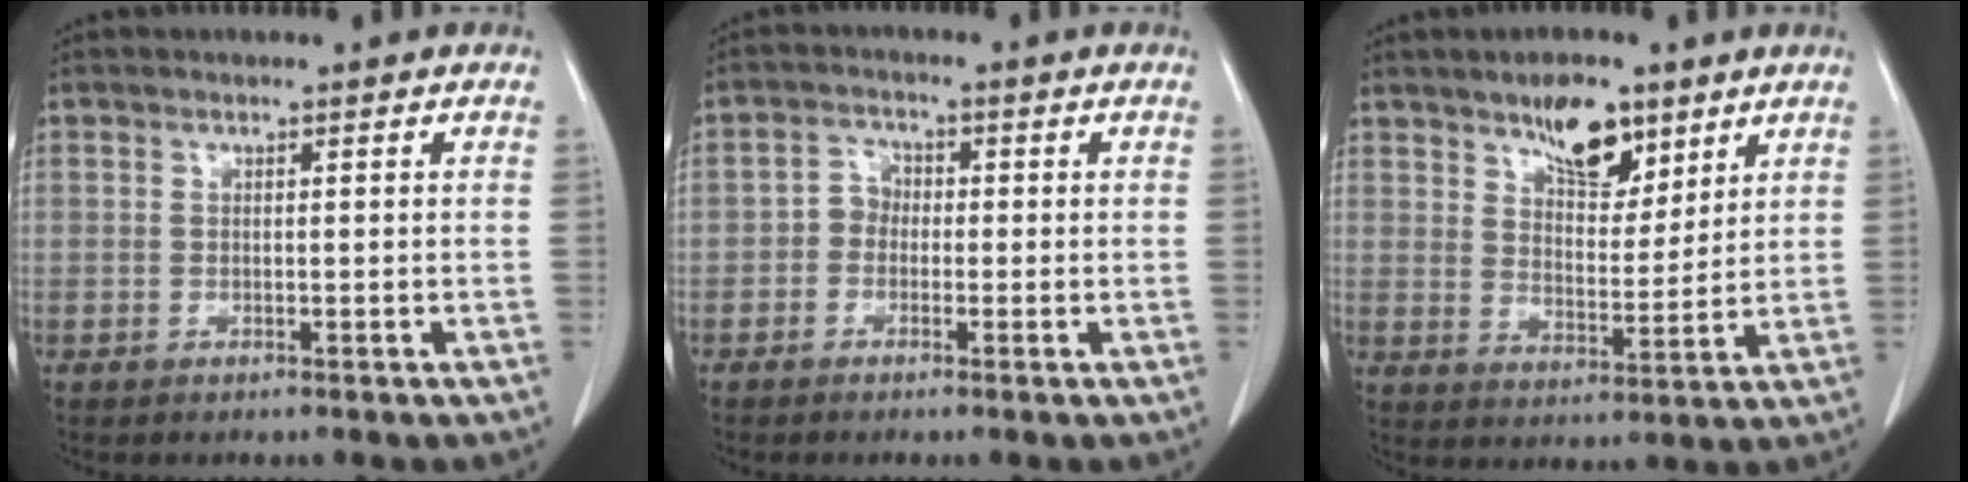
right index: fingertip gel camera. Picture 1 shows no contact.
{"total": 2.8, "force": [-0.5, 2.4, 1.3], "torque": [-0.014, 0.011, -0.015]}
{"total": 8.5, "force": [5.7, 3.6, 5.2], "torque": [-0.080, 0.000, 0.099]}